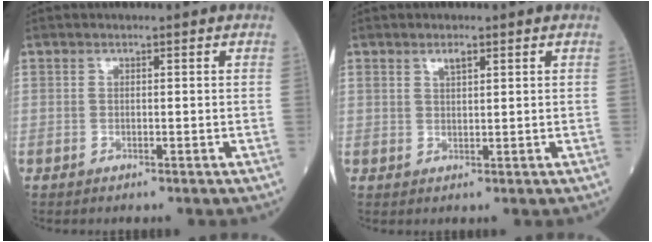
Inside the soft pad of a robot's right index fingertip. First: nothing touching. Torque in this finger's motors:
{"motor_torque": [-0.01, 0.05, 0.00, 0.04]}